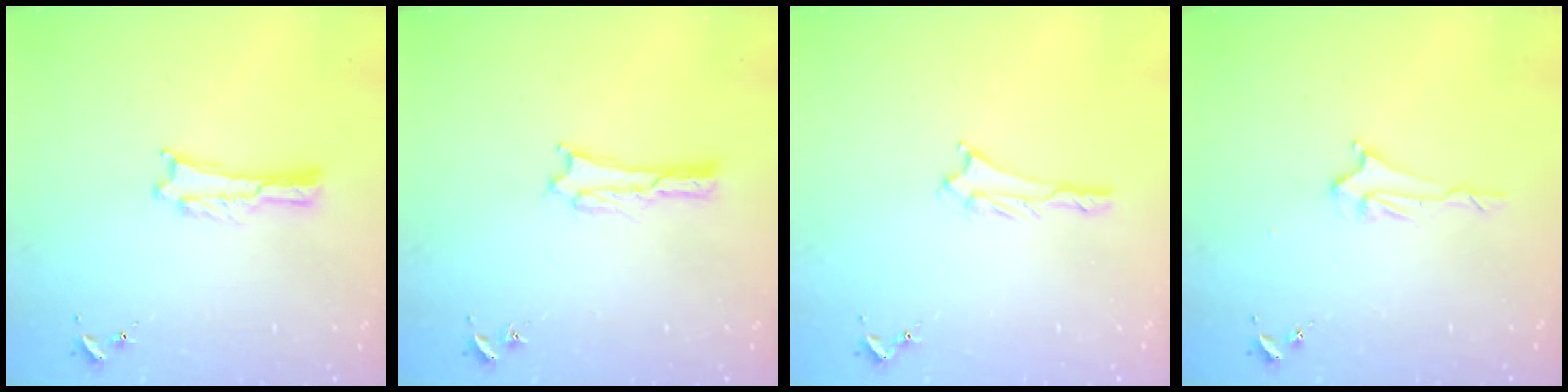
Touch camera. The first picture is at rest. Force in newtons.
{"total": 1.7, "press": 1.7, "slide": 0.1}
{"total": 0.8, "press": 0.8, "slide": 0.1}
{"total": 2.0, "press": 2.0, "slide": 0.4}